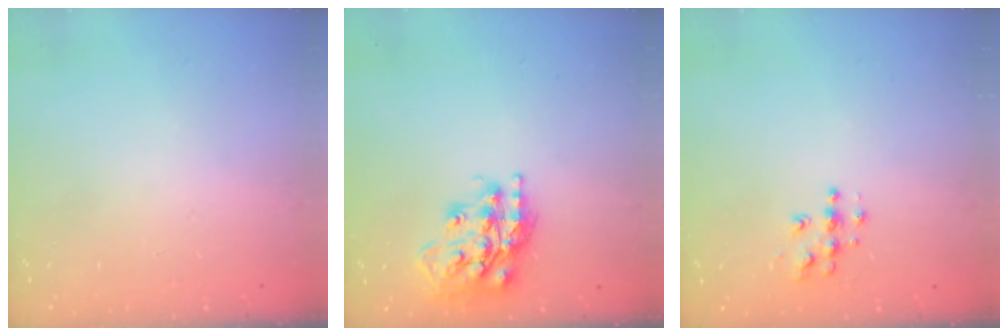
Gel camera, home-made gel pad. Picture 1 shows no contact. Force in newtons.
{"total": 16.6, "press": 16.5, "slide": 1.1}
{"total": 6.2, "press": 6.2, "slide": 0.2}